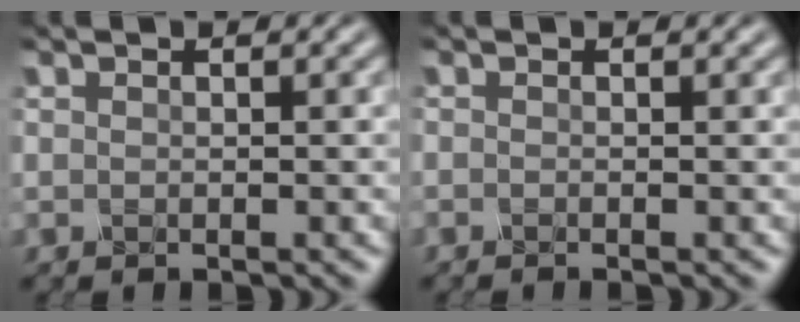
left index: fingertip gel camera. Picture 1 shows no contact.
{"total": 0.8, "force": [-0.8, 0.0, 0.1], "torque": [0.005, -0.010, -0.012]}